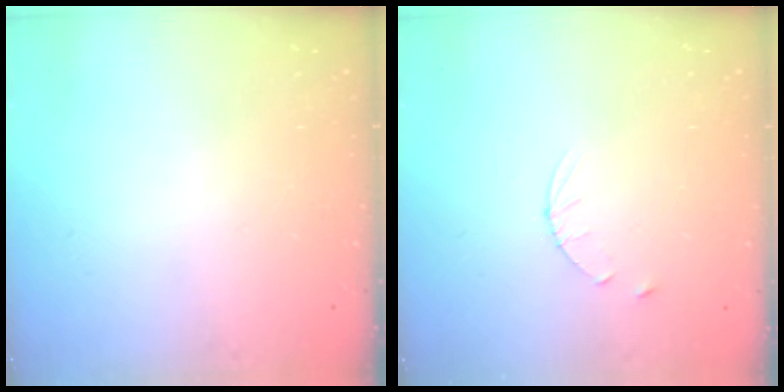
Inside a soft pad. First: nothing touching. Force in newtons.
{"total": 3.1, "press": 3.1, "slide": 0.3}